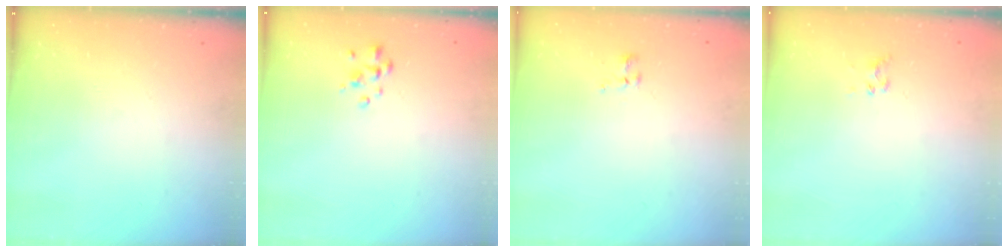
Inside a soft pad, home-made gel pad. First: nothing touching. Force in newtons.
{"total": 2.1, "press": 2.1, "slide": 0.1}
{"total": 2.8, "press": 2.5, "slide": 1.3}
{"total": 2.3, "press": 2.1, "slide": 1.0}